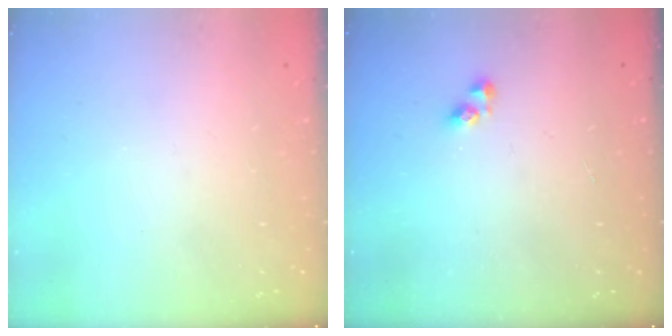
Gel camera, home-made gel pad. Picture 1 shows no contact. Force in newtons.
{"total": 3.9, "press": 3.9, "slide": 0.7}